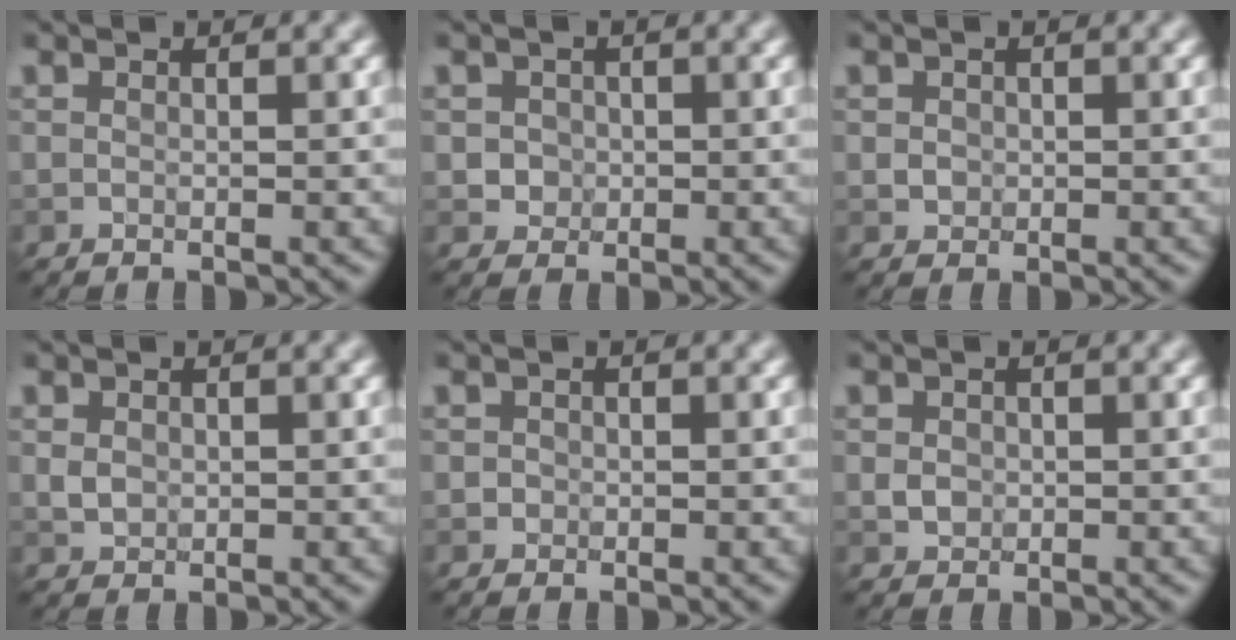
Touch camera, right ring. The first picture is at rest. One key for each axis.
{"total": 1.6, "fx": 0.1, "fy": 1.6, "fz": 0.4, "tx": 0.004, "ty": 0.000, "tz": 0.013}
{"total": 0.8, "fx": 0.0, "fy": 0.8, "fz": 0.2, "tx": -0.001, "ty": -0.002, "tz": 0.001}
{"total": 1.2, "fx": 0.1, "fy": 1.0, "fz": 0.6, "tx": -0.012, "ty": -0.001, "tz": 0.003}
{"total": 0.6, "fx": 0.0, "fy": 0.6, "fz": 0.1, "tx": 0.006, "ty": -0.002, "tz": -0.002}
{"total": 1.2, "fx": 0.0, "fy": 1.1, "fz": 0.5, "tx": -0.008, "ty": -0.002, "tz": -0.001}